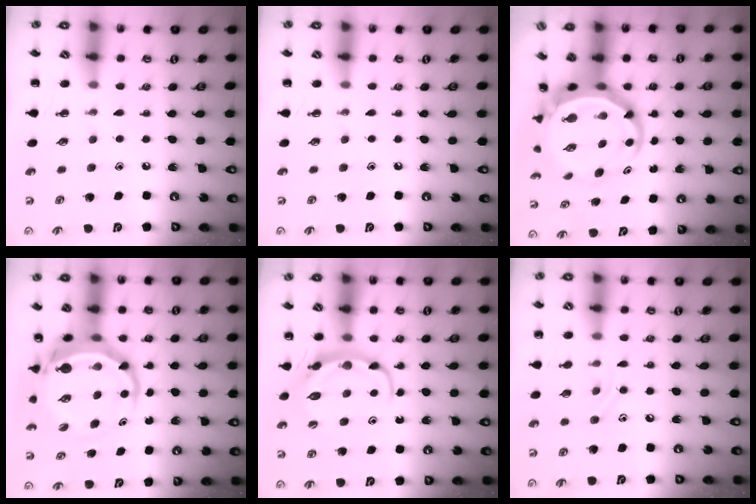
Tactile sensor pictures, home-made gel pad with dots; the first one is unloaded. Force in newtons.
{"total": 0.0}
{"total": 8.3, "press": 8.0, "slide": 2.4}
{"total": 8.0, "press": 7.7, "slide": 2.2}
{"total": 6.4, "press": 6.3, "slide": 0.6}
{"total": 7.8, "press": 7.7, "slide": 1.5}